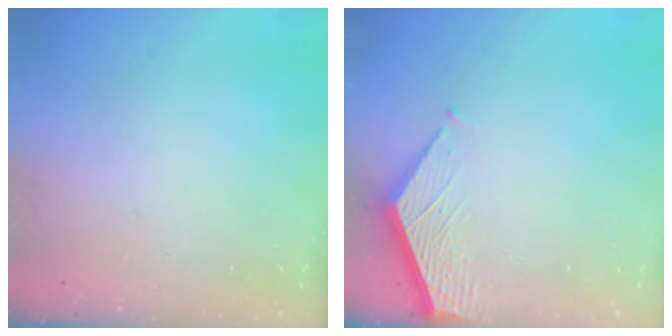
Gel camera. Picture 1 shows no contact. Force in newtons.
{"total": 3.3, "press": 3.3, "slide": 0.4}